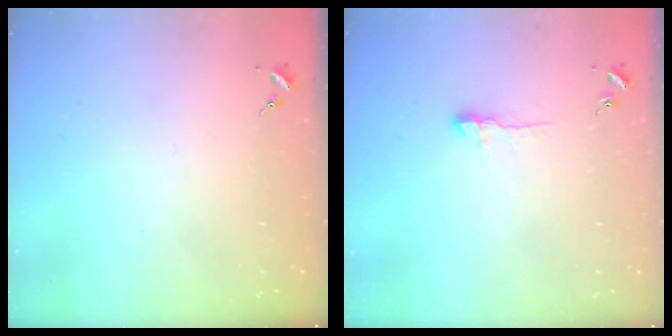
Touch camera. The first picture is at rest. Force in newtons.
{"total": 6.3, "press": 6.2, "slide": 0.8}